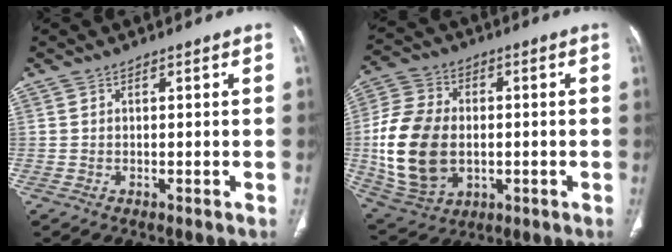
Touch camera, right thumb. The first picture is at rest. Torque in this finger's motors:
{"motor_torque": [-0.16, 1.10, 0.88, 0.28, 0.46]}